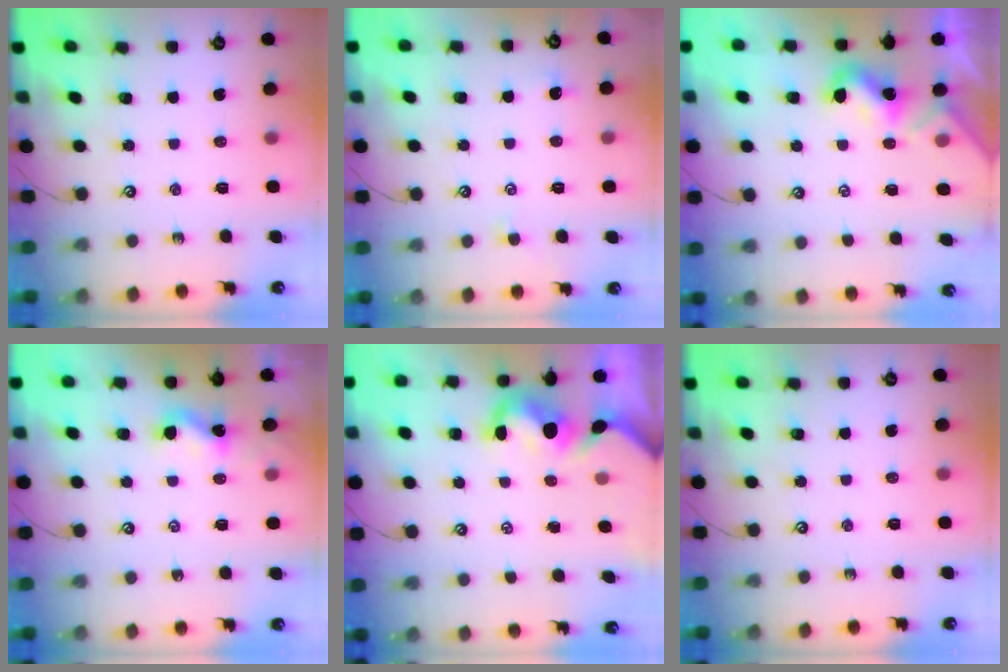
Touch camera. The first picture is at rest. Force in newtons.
{"total": 0.6, "press": 0.5, "slide": 0.4}
{"total": 2.0, "press": 2.0, "slide": 0.4}
{"total": 3.6, "press": 3.6, "slide": 0.4}
{"total": 3.0, "press": 2.8, "slide": 1.0}
{"total": 0.0}